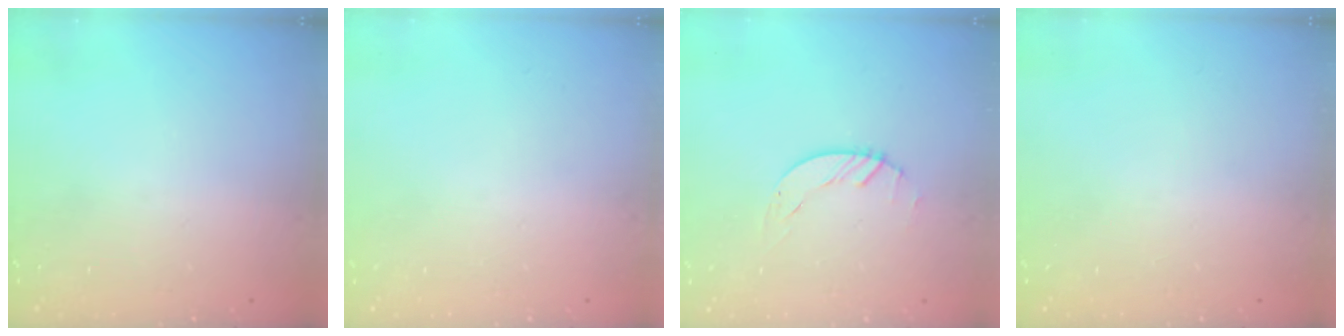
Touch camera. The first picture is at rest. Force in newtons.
{"total": 0.0}
{"total": 1.5, "press": 1.4, "slide": 0.1}
{"total": 0.0}